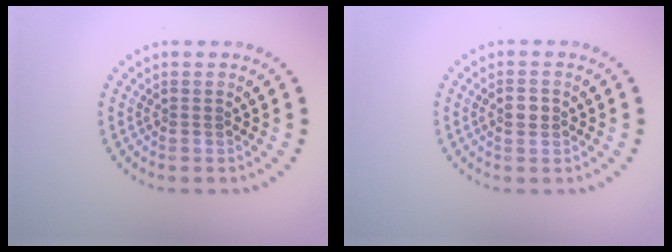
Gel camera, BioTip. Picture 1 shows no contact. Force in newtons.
{"total": 1.4, "press": 1.4, "slide": 0.2}